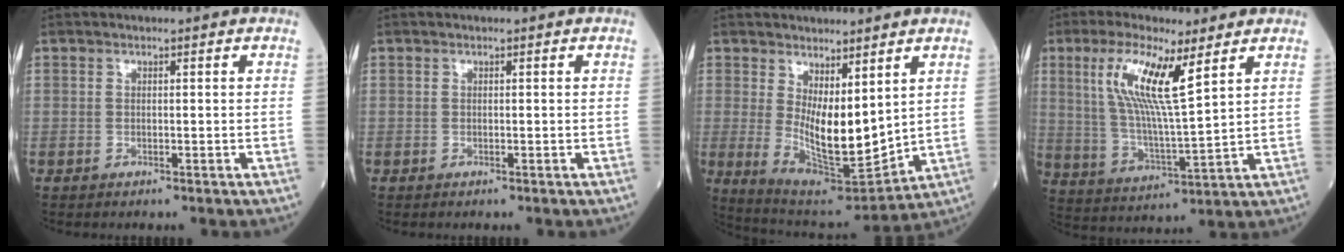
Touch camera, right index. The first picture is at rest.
{"total": 0.0}
{"total": 11.0, "force": [2.3, 3.4, 10.1], "torque": [-0.181, -0.028, 0.063]}
{"total": 11.7, "force": [5.4, 1.2, 10.4], "torque": [-0.214, 0.000, 0.106]}